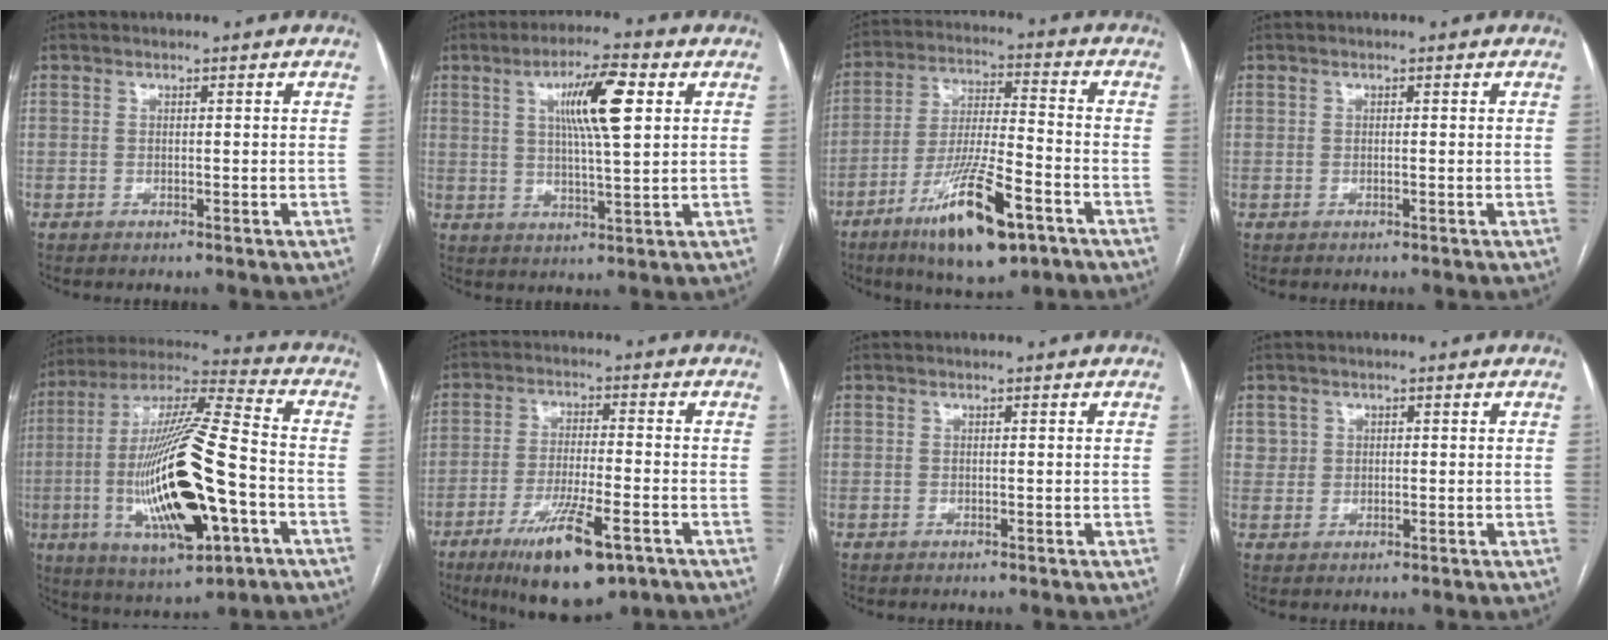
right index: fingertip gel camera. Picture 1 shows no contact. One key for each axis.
{"total": 9.8, "fx": 3.1, "fy": 1.1, "fz": 9.2, "tx": -0.160, "ty": 0.009, "tz": 0.052}
{"total": 15.4, "fx": -8.4, "fy": 2.9, "fz": 12.6, "tx": -0.235, "ty": -0.020, "tz": -0.141}
{"total": 0.0}
{"total": 23.4, "fx": -5.4, "fy": 4.4, "fz": 22.3, "tx": -0.455, "ty": -0.018, "tz": -0.087}
{"total": 12.9, "fx": -7.1, "fy": 2.6, "fz": 10.4, "tx": -0.183, "ty": -0.025, "tz": -0.111}
{"total": 0.0}
{"total": 2.0, "fx": 0.7, "fy": 1.9, "fz": 0.1, "tx": 0.012, "ty": 0.004, "tz": 0.008}